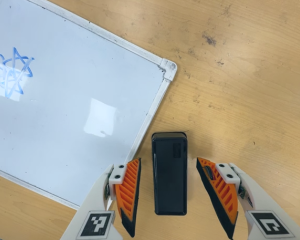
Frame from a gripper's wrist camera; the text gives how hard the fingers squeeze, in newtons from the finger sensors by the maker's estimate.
{"total": 0.0}